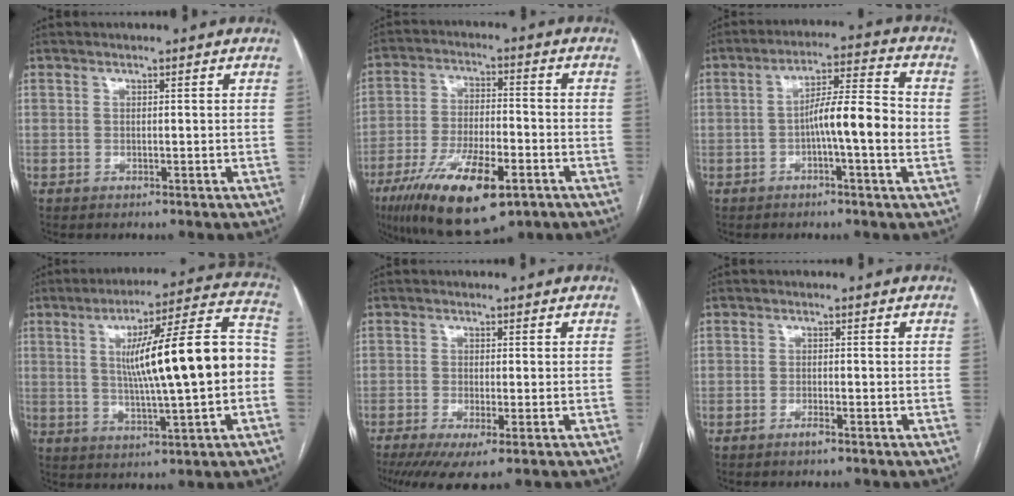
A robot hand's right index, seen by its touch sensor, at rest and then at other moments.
{"total": 16.1, "force": [-8.6, 4.9, 12.6], "torque": [-0.242, -0.019, -0.142]}
{"total": 7.9, "force": [-1.0, 0.8, 7.8], "torque": [-0.123, 0.015, -0.020]}
{"total": 17.7, "force": [0.2, 1.4, 17.6], "torque": [-0.266, 0.029, 0.005]}
{"total": 6.2, "force": [-3.6, 1.0, 4.9], "torque": [-0.078, -0.016, -0.062]}
{"total": 1.1, "force": [-0.8, 0.0, 0.6], "torque": [-0.013, 0.000, -0.015]}